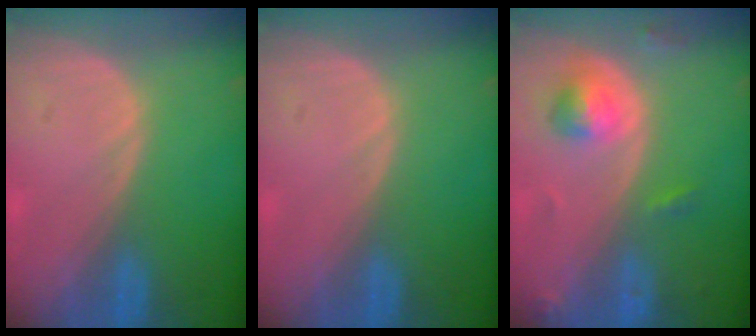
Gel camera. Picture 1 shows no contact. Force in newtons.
{"total": 0.0}
{"total": 4.5, "press": 4.5, "slide": 0.6}